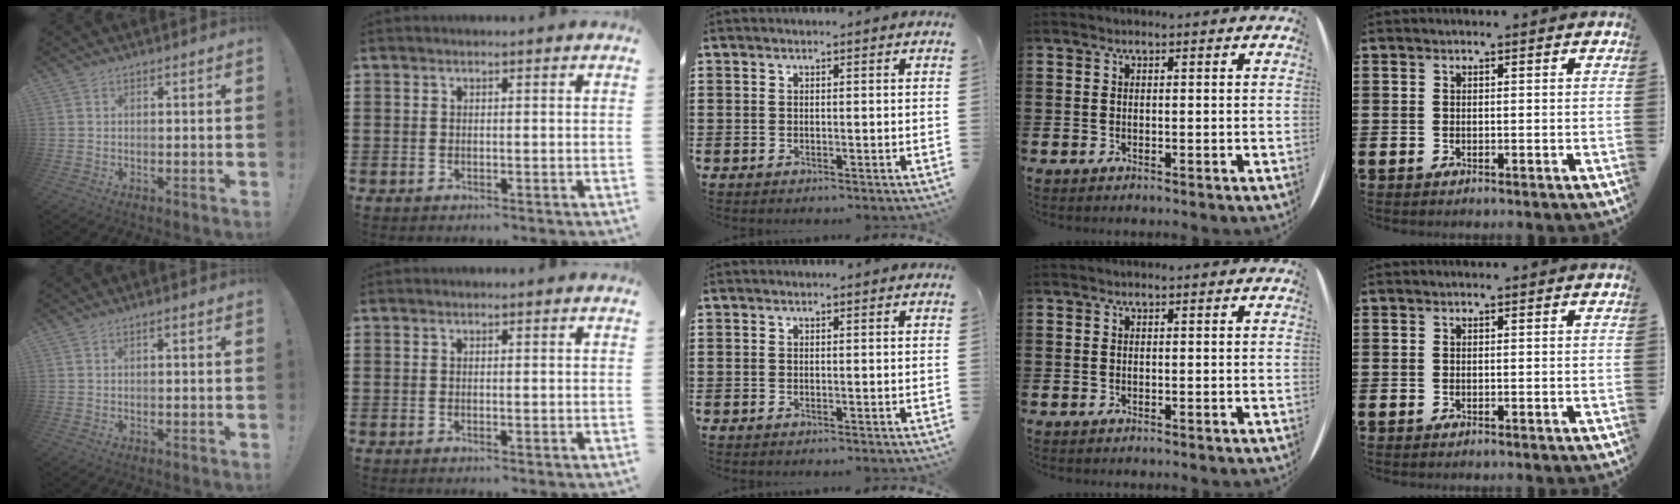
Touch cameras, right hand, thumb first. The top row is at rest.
{"thumb": {"total": 1.0, "force": [0.0, -0.1, 1.0], "torque": [-0.019, 0.000, 0.000]}}